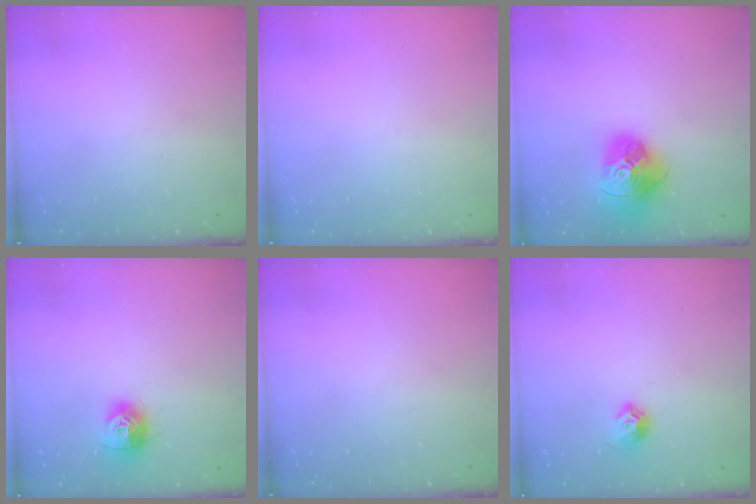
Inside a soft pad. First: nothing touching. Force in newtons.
{"total": 0.0}
{"total": 17.8, "press": 17.8, "slide": 1.6}
{"total": 10.2, "press": 10.2, "slide": 0.4}
{"total": 0.0}
{"total": 7.0, "press": 7.0, "slide": 0.8}